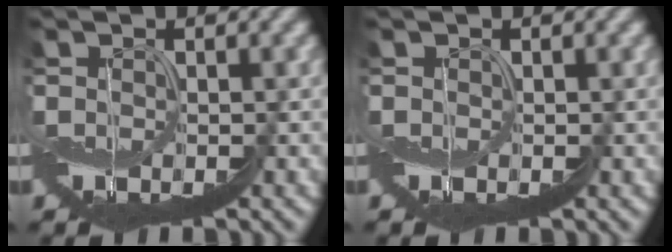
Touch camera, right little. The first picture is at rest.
{"total": 0.0}